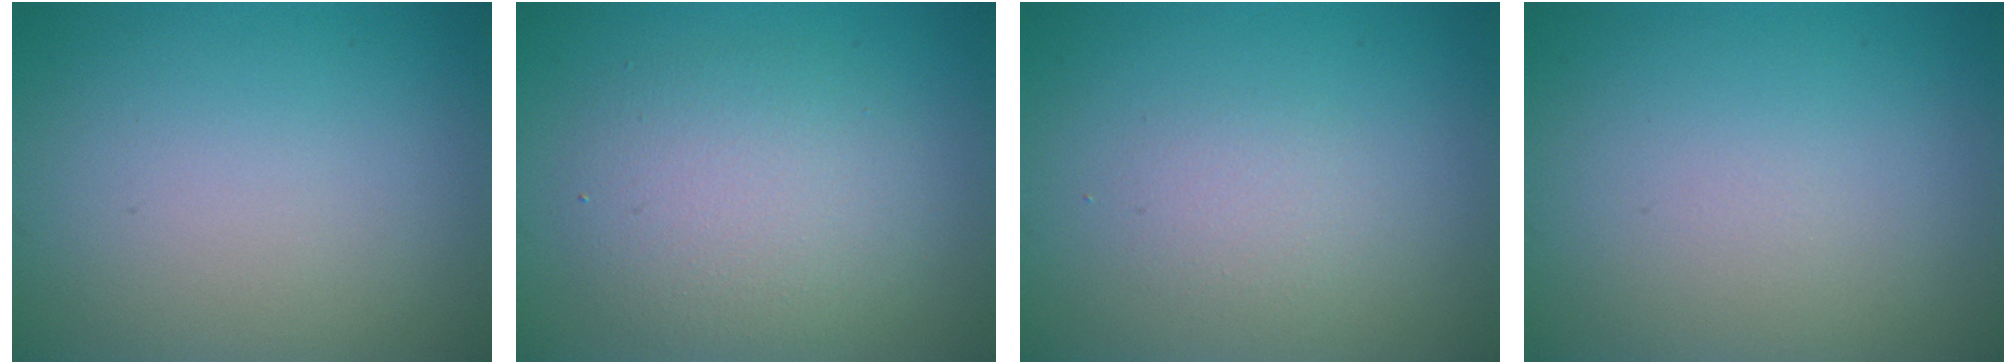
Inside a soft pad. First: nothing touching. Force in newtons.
{"total": 4.6, "press": 4.6, "slide": 0.2}
{"total": 1.3, "press": 1.3, "slide": 0.1}
{"total": 0.0}